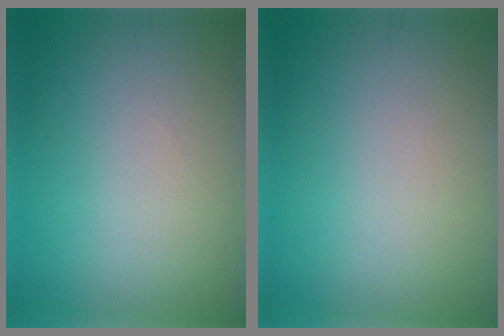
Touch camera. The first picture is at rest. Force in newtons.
{"total": 0.0}